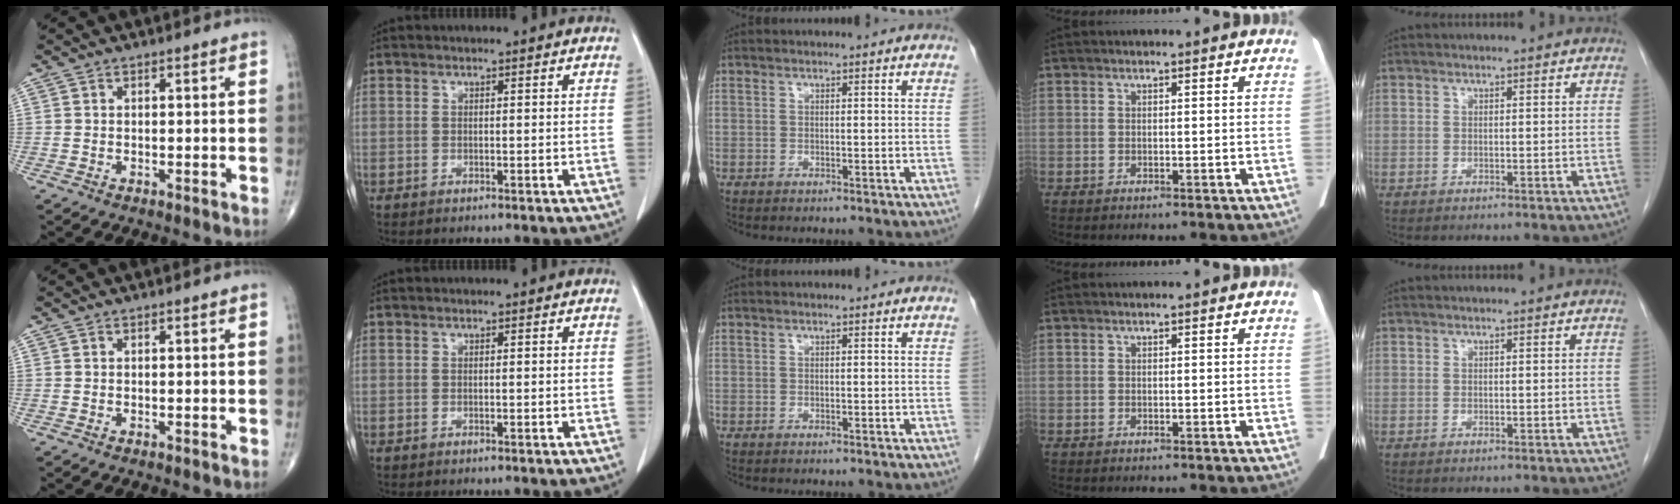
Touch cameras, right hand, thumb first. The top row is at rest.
{}